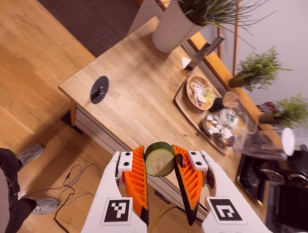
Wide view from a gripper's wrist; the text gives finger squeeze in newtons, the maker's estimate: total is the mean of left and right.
{"total": 8.9, "left": 9.4, "right": 8.4}